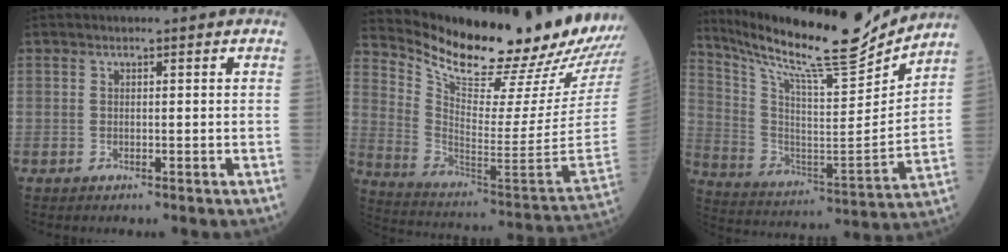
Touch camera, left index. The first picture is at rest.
{"total": 28.0, "force": [24.8, 0.8, 13.0], "torque": [-0.224, -0.118, 0.358]}
{"total": 21.3, "force": [19.4, 0.7, 8.6], "torque": [-0.173, -0.052, 0.312]}